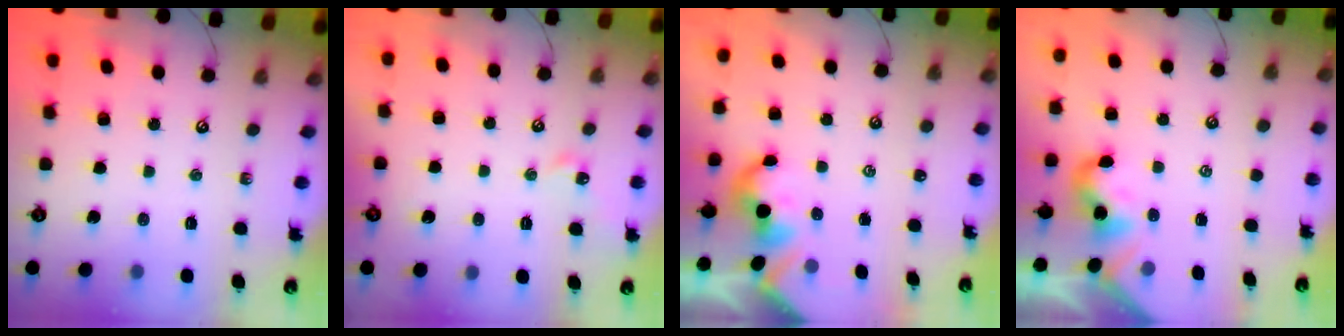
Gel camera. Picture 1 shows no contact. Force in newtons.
{"total": 1.5, "press": 1.4, "slide": 0.4}
{"total": 2.1, "press": 2.1, "slide": 0.2}
{"total": 0.6, "press": 0.4, "slide": 0.4}